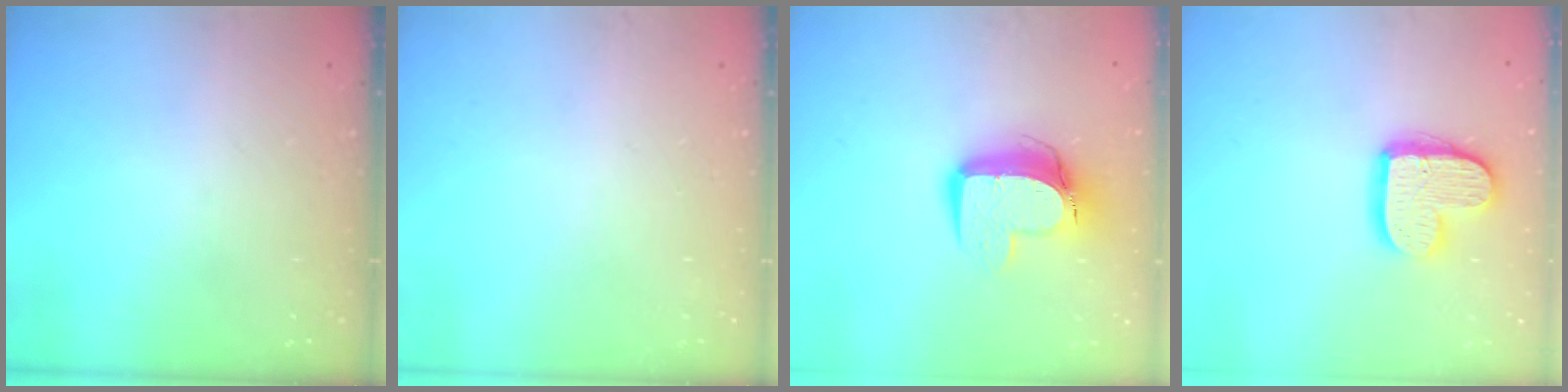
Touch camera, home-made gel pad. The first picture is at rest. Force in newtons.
{"total": 0.0}
{"total": 11.5, "press": 11.5, "slide": 1.0}
{"total": 14.2, "press": 14.2, "slide": 1.1}